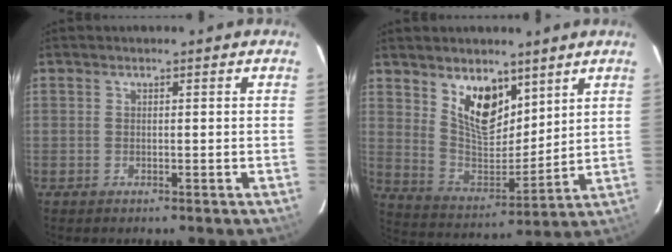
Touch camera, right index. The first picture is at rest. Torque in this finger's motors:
{"motor_torque": [0.25, 0.48, 0.17, 0.09]}